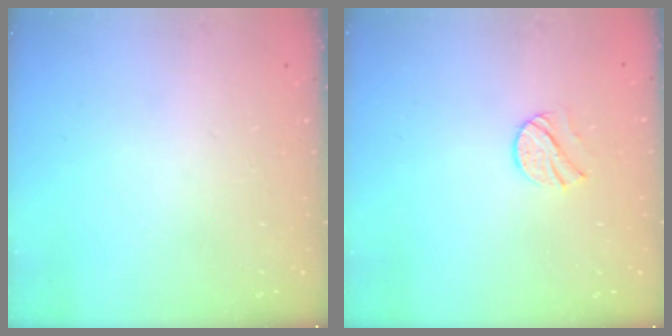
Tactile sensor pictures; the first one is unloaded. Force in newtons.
{"total": 7.6, "press": 7.6, "slide": 0.4}